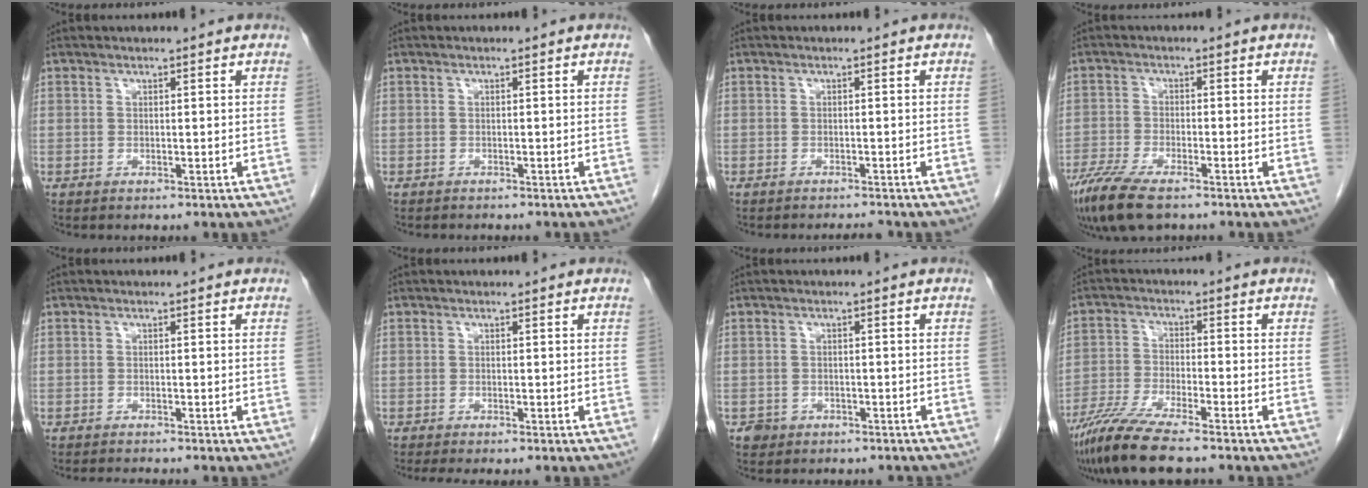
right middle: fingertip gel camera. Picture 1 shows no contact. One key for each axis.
{"total": 3.1, "fx": -2.7, "fy": 0.9, "fz": 1.3, "tx": -0.023, "ty": -0.004, "tz": -0.025}
{"total": 2.6, "fx": -2.5, "fy": 0.3, "fz": 0.6, "tx": -0.006, "ty": -0.005, "tz": -0.034}
{"total": 8.9, "fx": -6.5, "fy": 2.2, "fz": 5.6, "tx": -0.107, "ty": -0.021, "tz": -0.111}
{"total": 3.1, "fx": -2.9, "fy": 0.3, "fz": 1.2, "tx": -0.019, "ty": -0.007, "tz": -0.038}
{"total": 3.2, "fx": -2.7, "fy": 0.5, "fz": 1.7, "tx": -0.021, "ty": -0.008, "tz": -0.036}
{"total": 2.7, "fx": -1.8, "fy": 2.0, "fz": 0.1, "tx": -0.004, "ty": 0.010, "tz": -0.023}
{"total": 9.3, "fx": -7.5, "fy": 0.4, "fz": 5.6, "tx": -0.106, "ty": -0.025, "tz": -0.135}